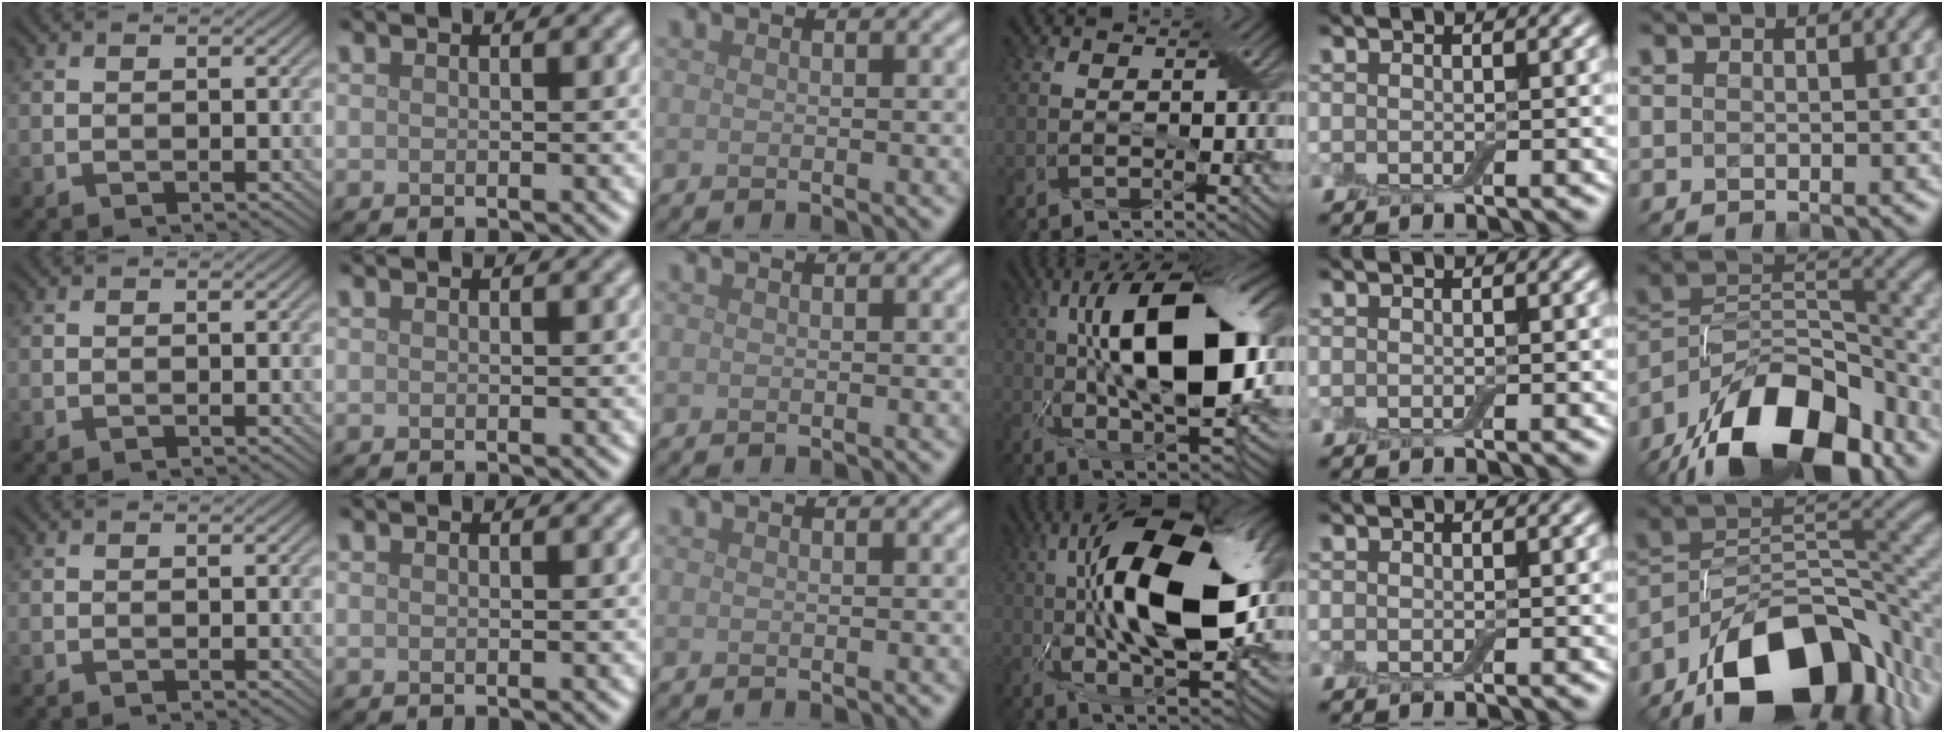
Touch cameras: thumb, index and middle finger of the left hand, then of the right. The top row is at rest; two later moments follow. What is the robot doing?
{"motion": "close", "object": "airpods case & airpods"}